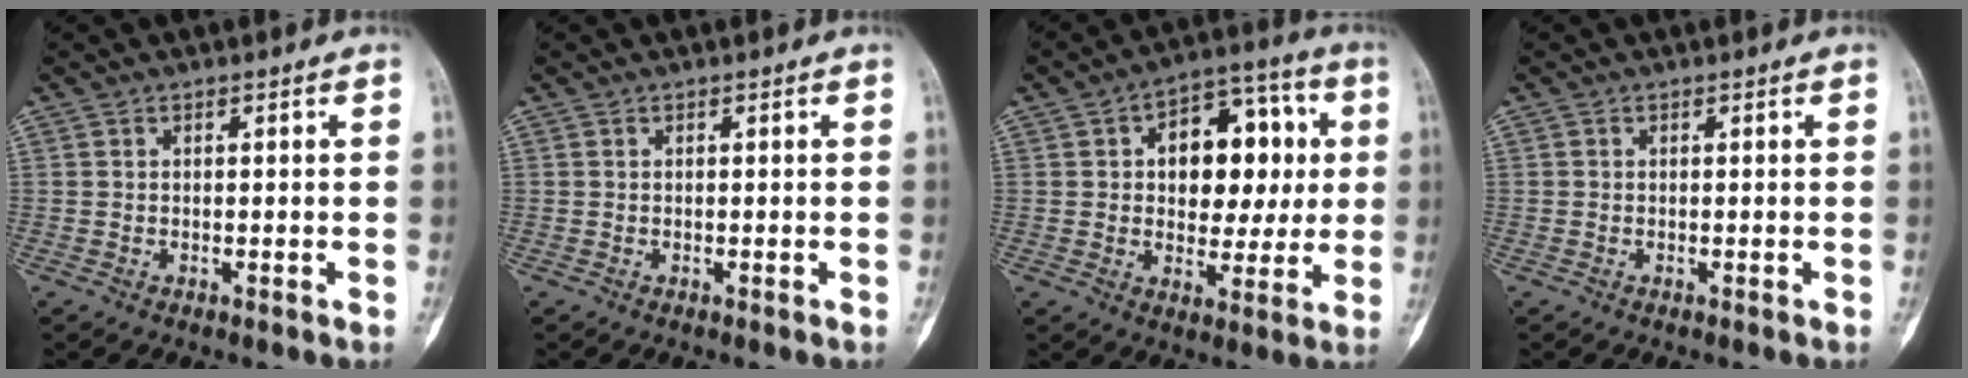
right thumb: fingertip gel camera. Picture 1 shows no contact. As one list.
[{"total": 0.0}, {"total": 15.7, "force": [2.8, 10.1, 11.8], "torque": [-0.108, 0.017, 0.037]}, {"total": 0.0}]